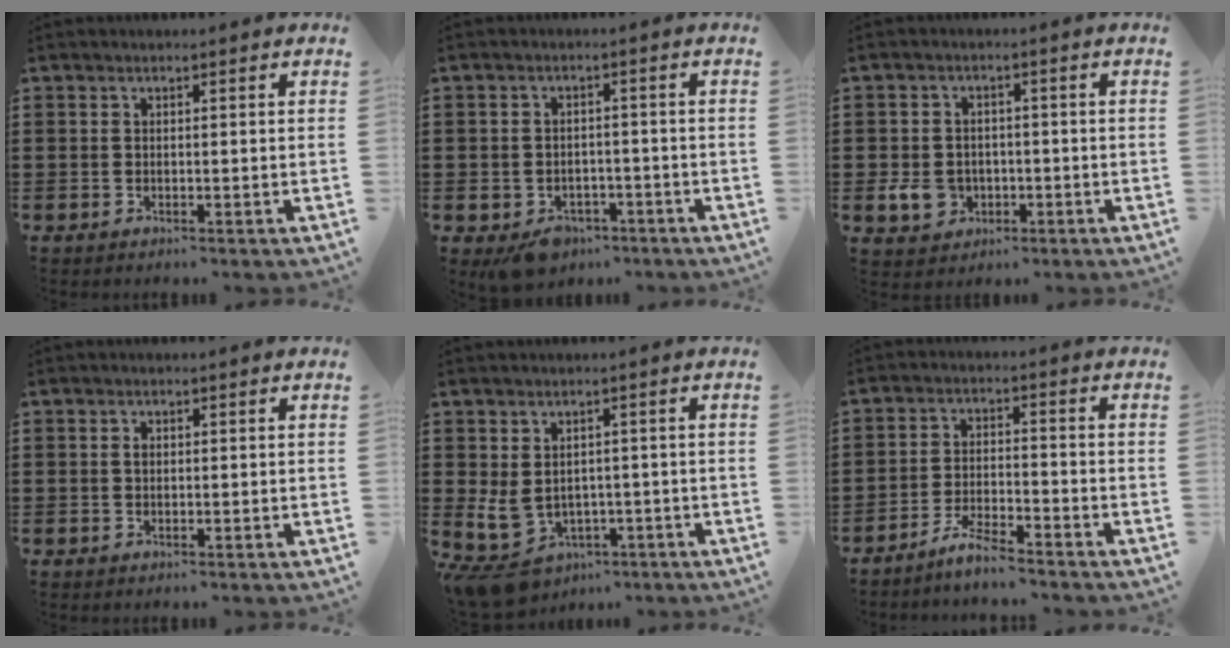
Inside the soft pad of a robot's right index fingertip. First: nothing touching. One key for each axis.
{"total": 3.5, "fx": -2.9, "fy": 1.7, "fz": 0.8, "tx": -0.018, "ty": 0.003, "tz": -0.057}
{"total": 4.8, "fx": -1.3, "fy": 3.9, "fz": 2.3, "tx": -0.063, "ty": 0.001, "tz": -0.027}
{"total": 0.7, "fx": 0.1, "fy": 0.4, "fz": 0.5, "tx": -0.012, "ty": 0.000, "tz": 0.002}
{"total": 5.1, "fx": -1.7, "fy": 3.7, "fz": 3.2, "tx": -0.090, "ty": 0.004, "tz": -0.034}
{"total": 4.3, "fx": -4.1, "fy": 0.1, "fz": 1.2, "tx": -0.037, "ty": 0.001, "tz": -0.085}